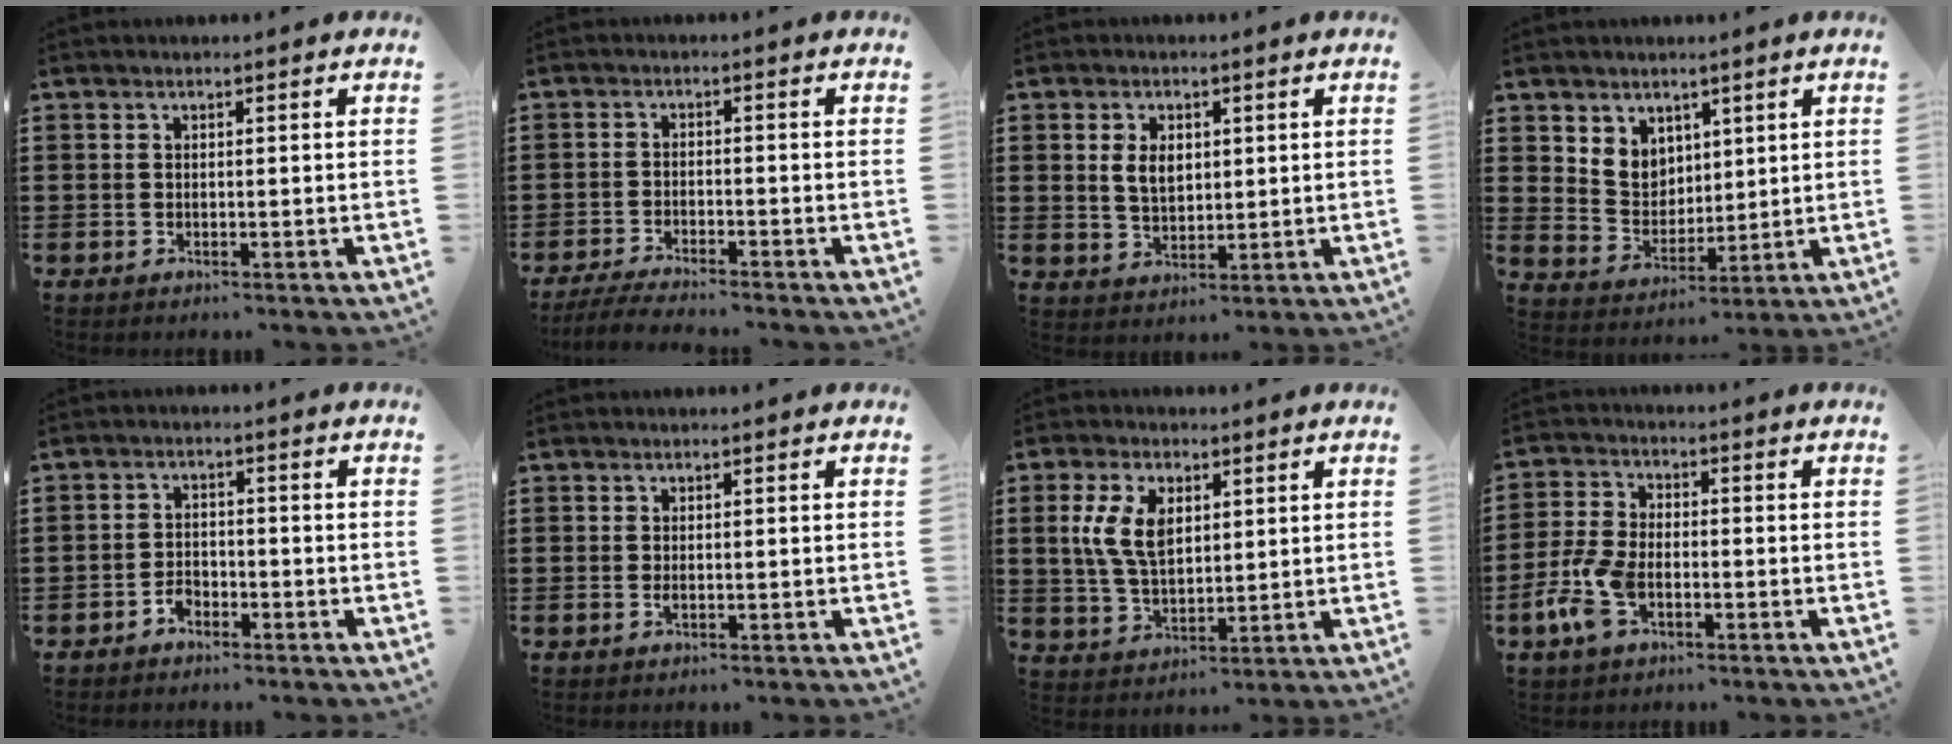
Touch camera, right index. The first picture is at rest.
{"total": 3.4, "force": [-3.3, -0.1, 0.7], "torque": [-0.017, -0.004, -0.069]}
{"total": 4.4, "force": [0.9, 2.9, 3.2], "torque": [-0.062, 0.010, 0.013]}
{"total": 5.8, "force": [3.6, 4.5, 0.4], "torque": [-0.029, -0.004, 0.068]}
{"total": 2.3, "force": [-1.8, 1.3, 0.6], "torque": [-0.017, 0.002, -0.037]}
{"total": 0.7, "force": [-0.1, 0.2, 0.6], "torque": [-0.012, -0.004, 0.000]}
{"total": 7.8, "force": [2.0, 4.6, 5.9], "torque": [-0.142, 0.010, 0.032]}
{"total": 7.5, "force": [-3.0, 3.8, 5.8], "torque": [-0.152, -0.011, -0.060]}